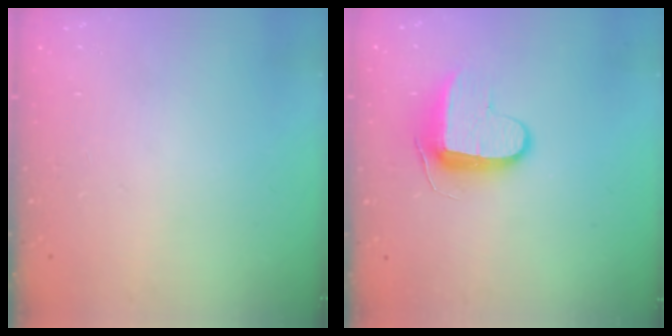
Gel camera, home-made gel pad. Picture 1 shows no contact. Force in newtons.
{"total": 9.2, "press": 9.2, "slide": 0.9}